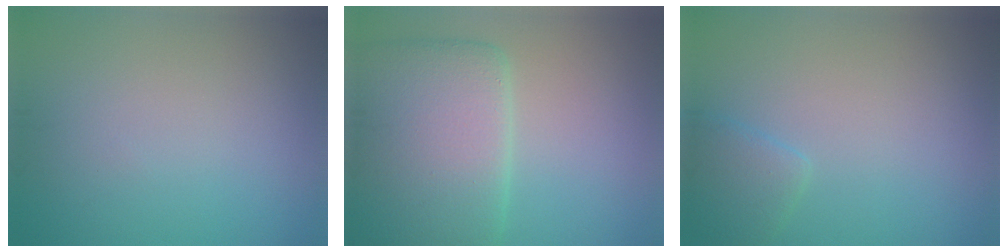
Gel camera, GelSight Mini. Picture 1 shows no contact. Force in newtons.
{"total": 10.1, "press": 10.1, "slide": 0.5}
{"total": 2.0, "press": 2.0, "slide": 0.1}